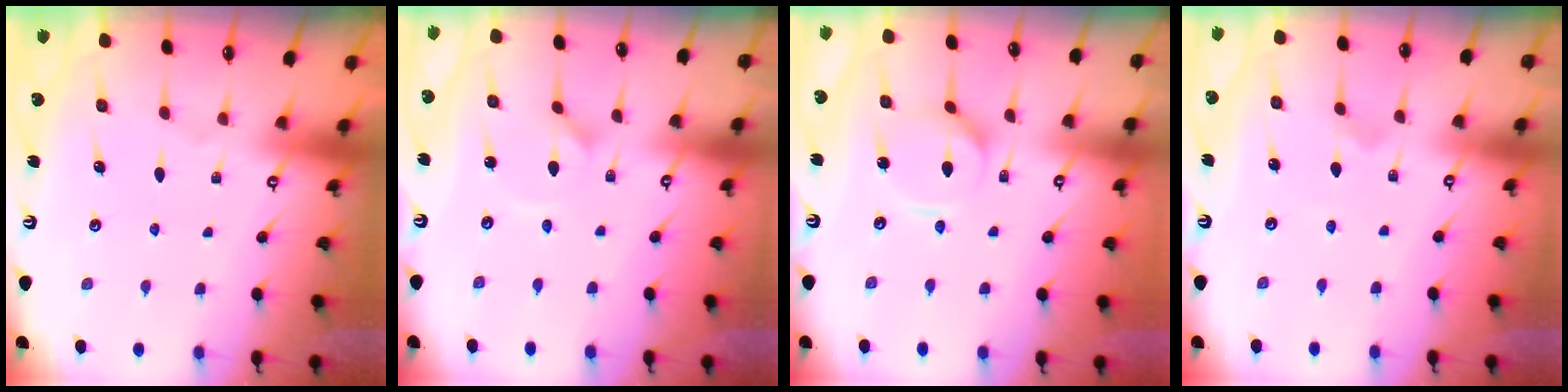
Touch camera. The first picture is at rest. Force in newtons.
{"total": 0.9, "press": 0.9, "slide": 0.0}
{"total": 7.1, "press": 7.1, "slide": 0.7}
{"total": 2.2, "press": 2.2, "slide": 0.4}